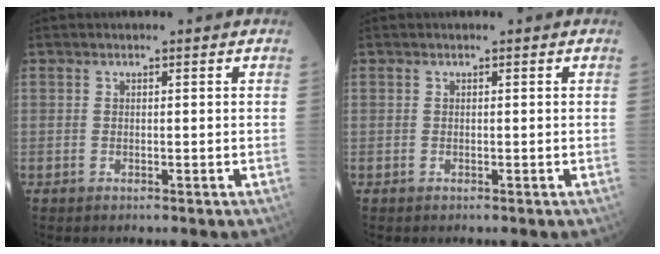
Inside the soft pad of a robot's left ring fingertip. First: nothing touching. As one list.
[{"total": 0.0}]